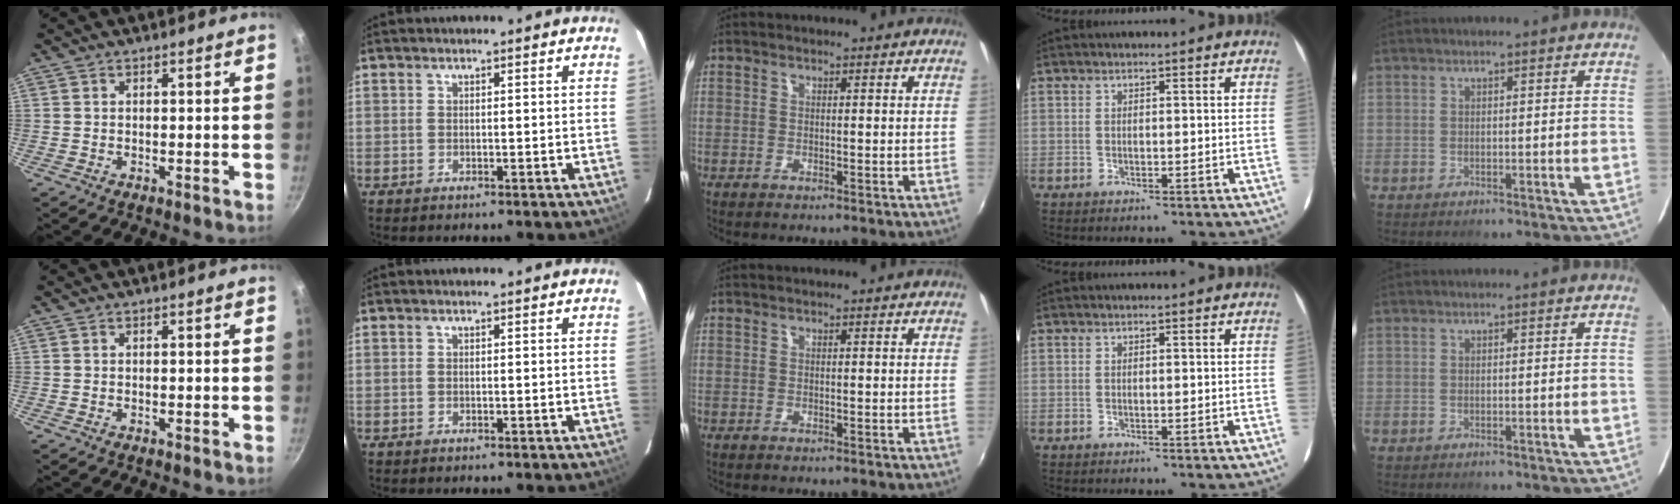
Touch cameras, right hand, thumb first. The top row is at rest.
{}